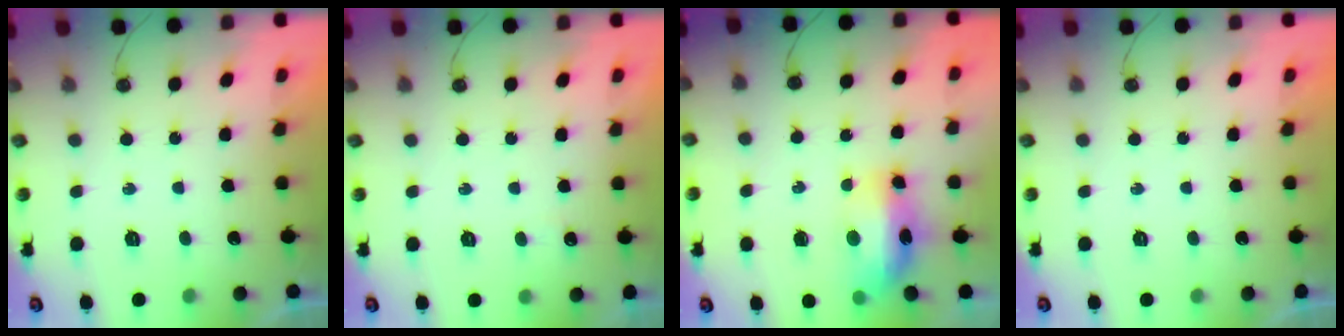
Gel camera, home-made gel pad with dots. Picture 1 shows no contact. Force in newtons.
{"total": 2.2, "press": 2.2, "slide": 0.5}
{"total": 12.3, "press": 12.2, "slide": 1.4}
{"total": 0.0}